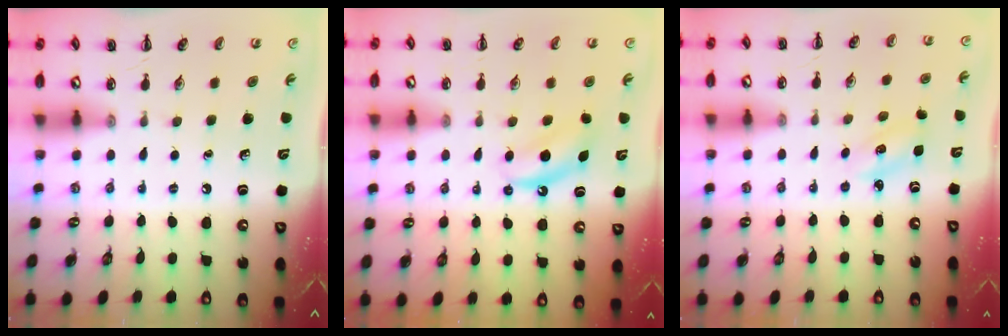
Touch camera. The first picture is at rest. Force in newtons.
{"total": 6.7, "press": 6.5, "slide": 1.6}
{"total": 2.9, "press": 2.8, "slide": 0.9}